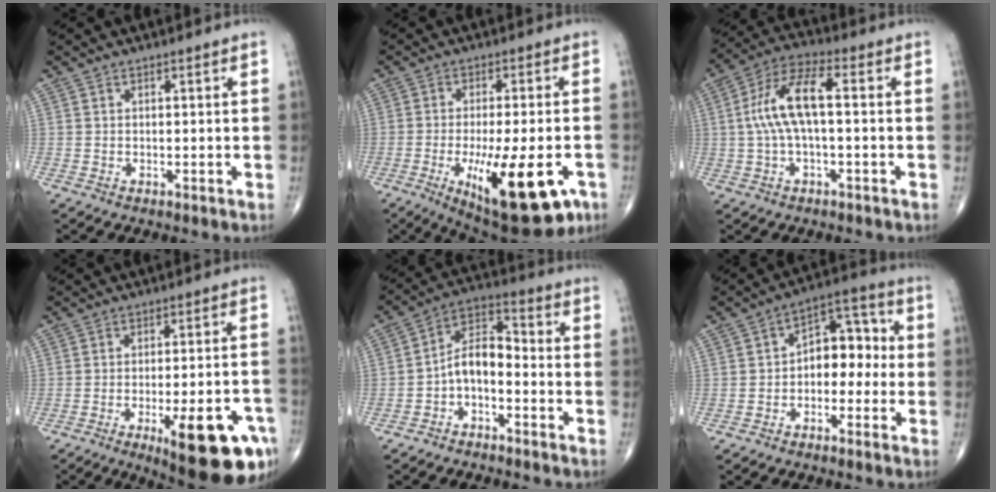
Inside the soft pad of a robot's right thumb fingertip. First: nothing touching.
{"total": 19.0, "force": [-7.3, 6.4, 16.4], "torque": [-0.219, -0.008, -0.094]}
{"total": 10.5, "force": [0.3, 3.9, 9.8], "torque": [-0.210, 0.037, 0.001]}
{"total": 19.2, "force": [-8.9, 5.5, 16.2], "torque": [-0.166, 0.029, -0.111]}
{"total": 8.0, "force": [-2.9, 4.4, 6.0], "torque": [-0.098, 0.054, -0.065]}
{"total": 9.5, "force": [-1.1, 6.2, 7.1], "torque": [-0.064, 0.043, -0.035]}